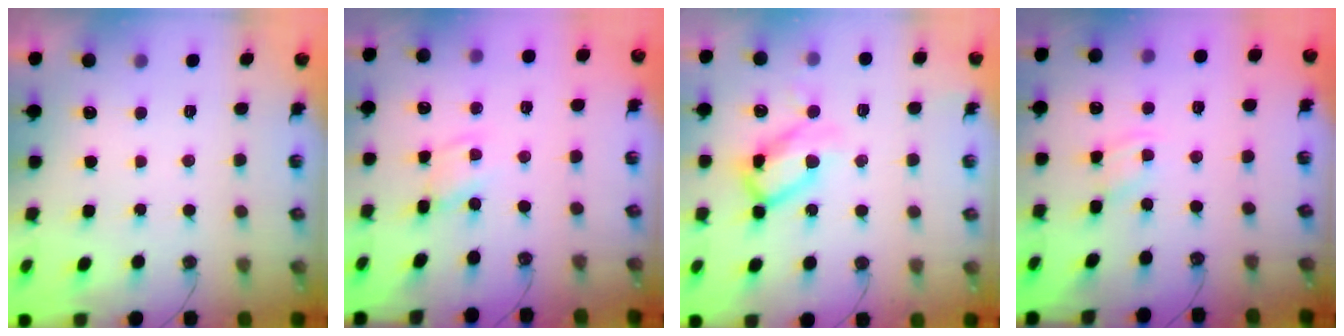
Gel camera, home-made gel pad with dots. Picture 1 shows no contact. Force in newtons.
{"total": 1.8, "press": 1.8, "slide": 0.2}
{"total": 12.2, "press": 12.1, "slide": 1.2}
{"total": 2.9, "press": 2.9, "slide": 0.4}